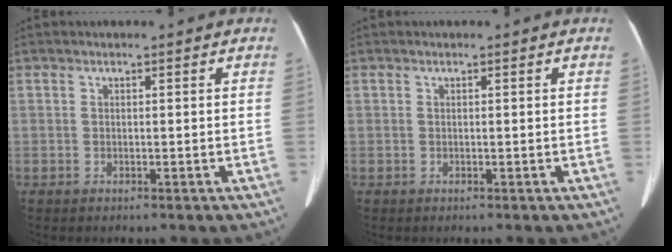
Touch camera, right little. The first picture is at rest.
{"total": 0.0}